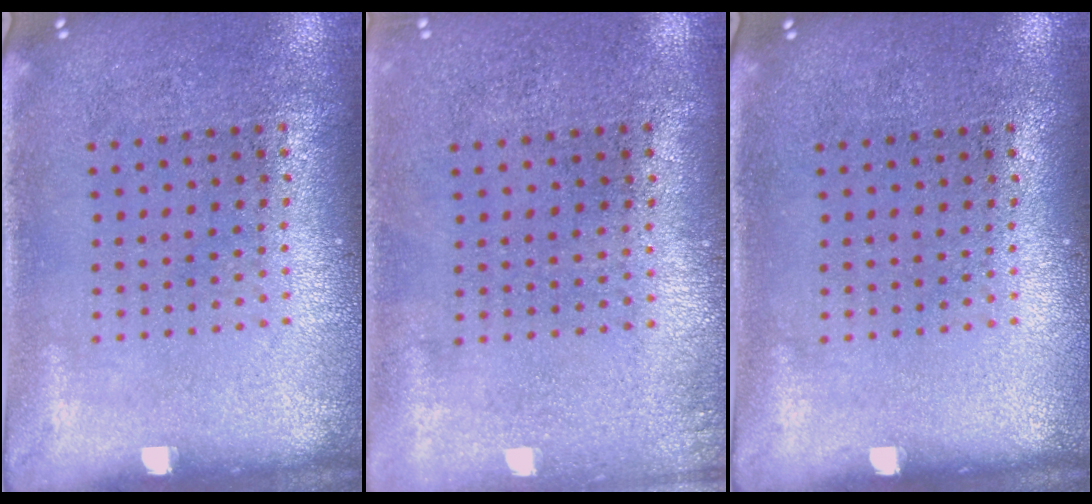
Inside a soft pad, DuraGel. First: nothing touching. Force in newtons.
{"total": 0.5, "press": 0.5, "slide": 0.1}
{"total": 0.0}